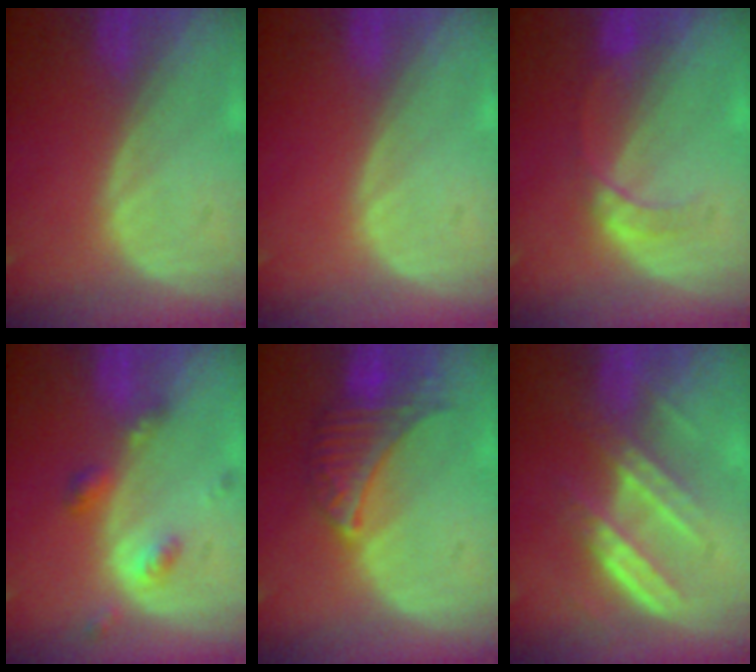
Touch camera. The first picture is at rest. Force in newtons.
{"total": 0.0}
{"total": 3.0, "press": 3.0, "slide": 0.3}
{"total": 4.6, "press": 4.1, "slide": 2.1}
{"total": 6.4, "press": 6.4, "slide": 0.5}
{"total": 6.8, "press": 6.4, "slide": 2.3}